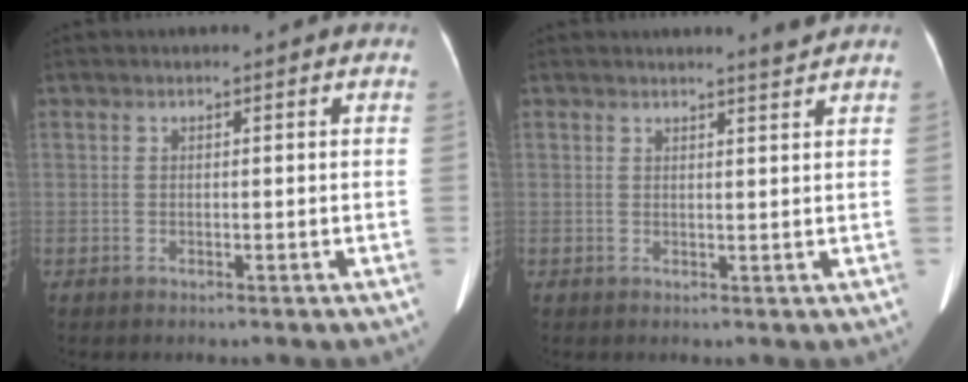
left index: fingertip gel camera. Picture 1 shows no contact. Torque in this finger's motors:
{"motor_torque": [0.06, -0.12, 0.08, 0.02]}